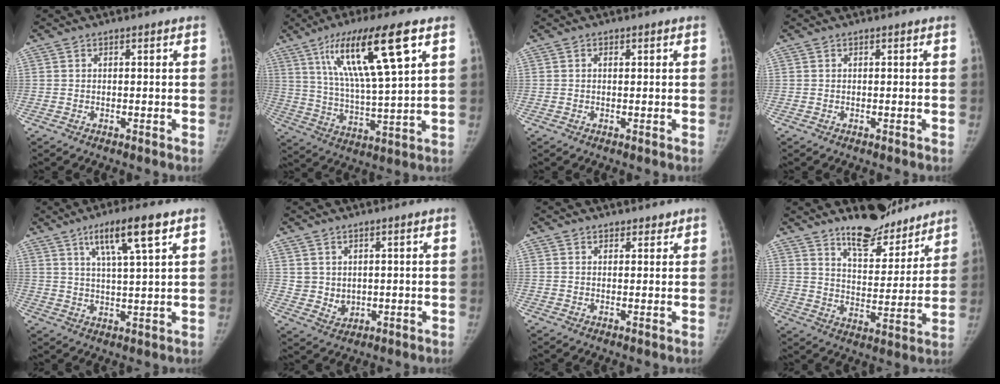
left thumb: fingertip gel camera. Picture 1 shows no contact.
{"total": 18.4, "force": [8.5, 3.0, 16.0], "torque": [-0.283, -0.028, 0.151]}
{"total": 0.7, "force": [0.3, 0.4, 0.5], "torque": [-0.008, -0.001, 0.004]}
{"total": 0.0}
{"total": 9.8, "force": [5.3, 1.1, 8.2], "torque": [-0.145, -0.020, 0.094]}
{"total": 3.6, "force": [1.9, 2.9, 1.2], "torque": [-0.009, -0.019, 0.046]}
{"total": 2.3, "force": [1.9, 1.2, 0.1], "torque": [0.022, -0.009, 0.021]}
{"total": 13.6, "force": [11.6, 4.8, 5.2], "torque": [-0.036, -0.087, 0.186]}